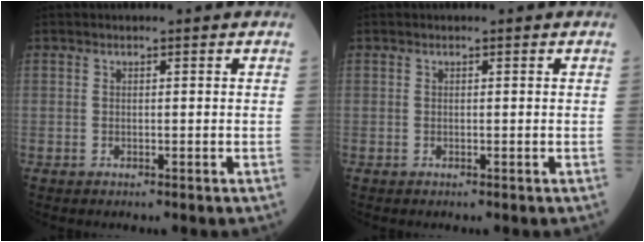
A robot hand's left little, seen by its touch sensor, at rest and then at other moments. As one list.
[{"total": 0.0}]